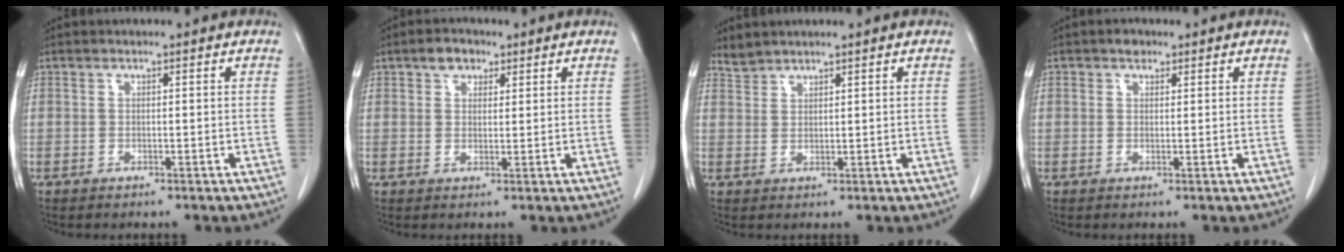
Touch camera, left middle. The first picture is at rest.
{"total": 3.1, "force": [1.8, 2.1, 1.4], "torque": [-0.024, 0.010, 0.031]}
{"total": 1.9, "force": [1.9, 0.1, -0.2], "torque": [-0.001, 0.006, 0.043]}
{"total": 1.5, "force": [0.9, 1.1, 0.5], "torque": [-0.009, 0.005, 0.013]}